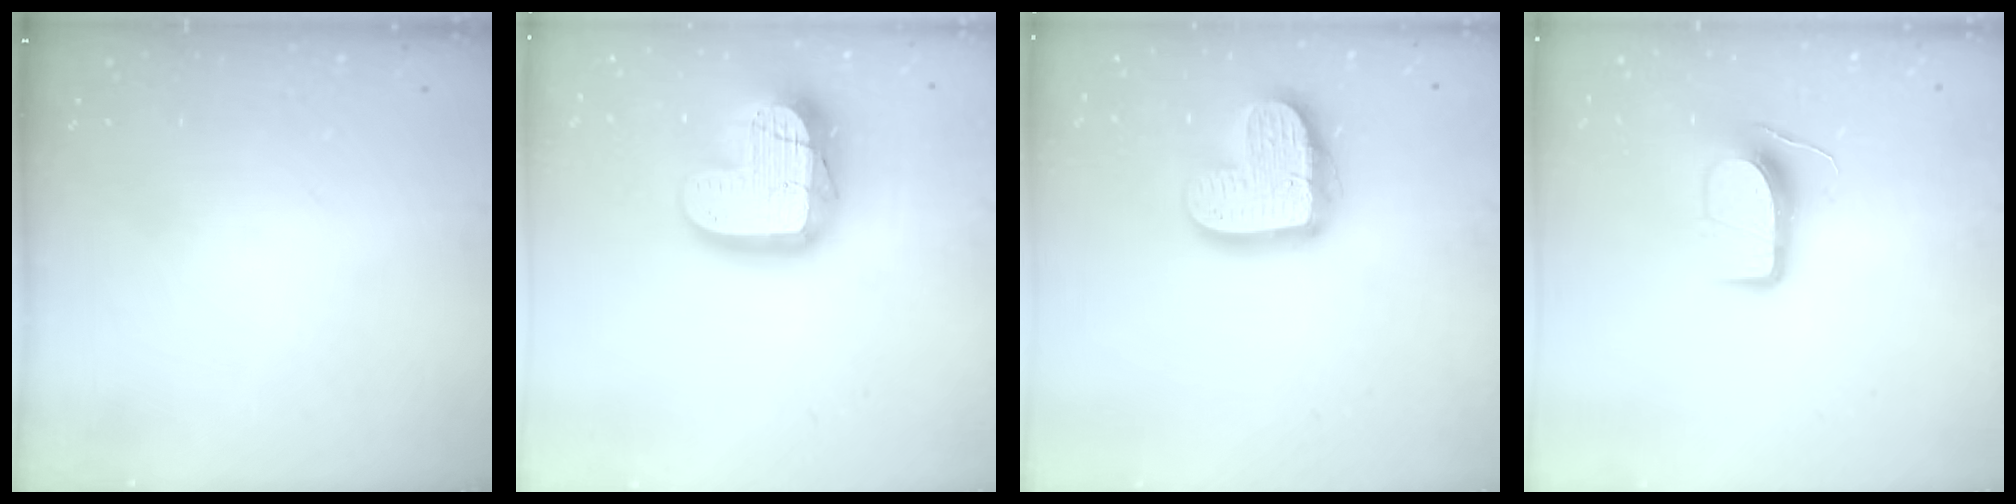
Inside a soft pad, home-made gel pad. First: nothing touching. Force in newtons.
{"total": 21.7, "press": 21.6, "slide": 1.9}
{"total": 16.4, "press": 16.4, "slide": 1.0}
{"total": 9.9, "press": 9.9, "slide": 0.2}